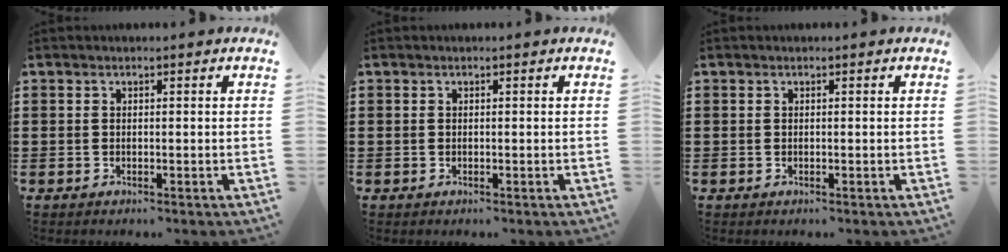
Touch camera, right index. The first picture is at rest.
{"total": 0.0}
{"total": 0.0}